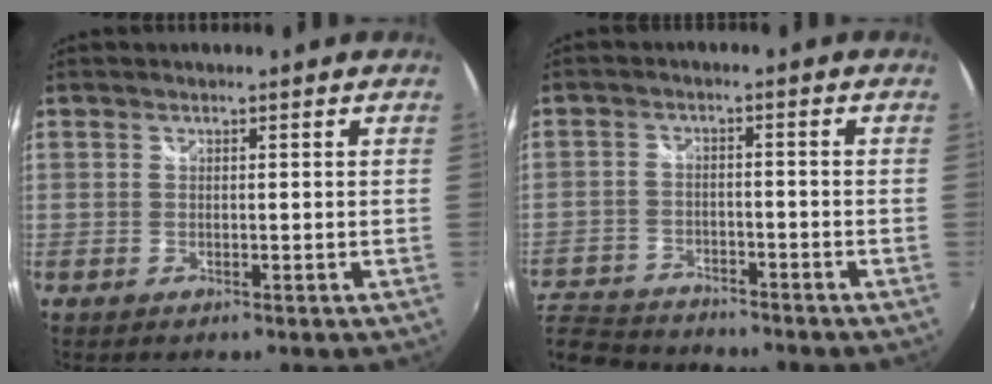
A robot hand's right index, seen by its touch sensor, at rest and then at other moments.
{"total": 12.4, "force": [-10.9, 4.5, 3.8], "torque": [-0.119, -0.008, -0.189]}